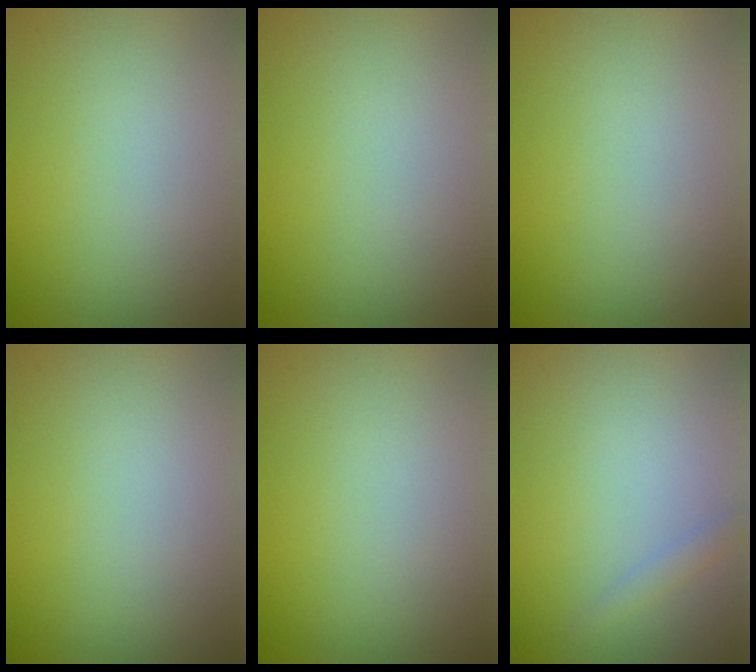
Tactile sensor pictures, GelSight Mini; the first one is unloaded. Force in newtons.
{"total": 0.0}
{"total": 0.0}
{"total": 0.0}
{"total": 0.0}
{"total": 0.9, "press": 0.9, "slide": 0.0}